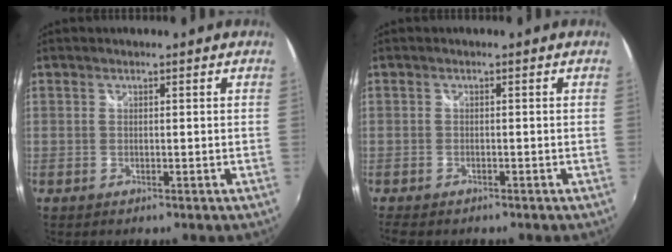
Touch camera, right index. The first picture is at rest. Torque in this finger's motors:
{"motor_torque": [0.04, -0.20, 0.14, 0.03]}